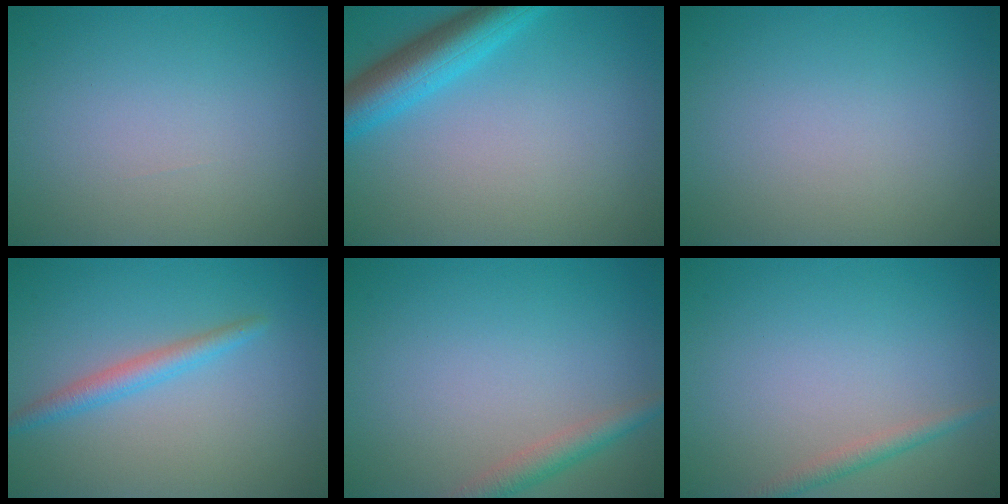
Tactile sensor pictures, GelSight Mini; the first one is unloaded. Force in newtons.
{"total": 5.3, "press": 5.3, "slide": 0.3}
{"total": 0.0}
{"total": 2.2, "press": 2.2, "slide": 0.0}
{"total": 2.4, "press": 2.4, "slide": 0.1}
{"total": 1.5, "press": 1.5, "slide": 0.0}